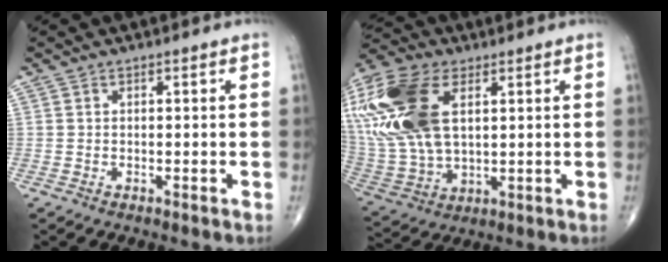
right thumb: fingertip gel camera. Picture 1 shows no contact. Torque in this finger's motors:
{"motor_torque": [2.11, 2.90, 2.00, 0.77, 0.27]}